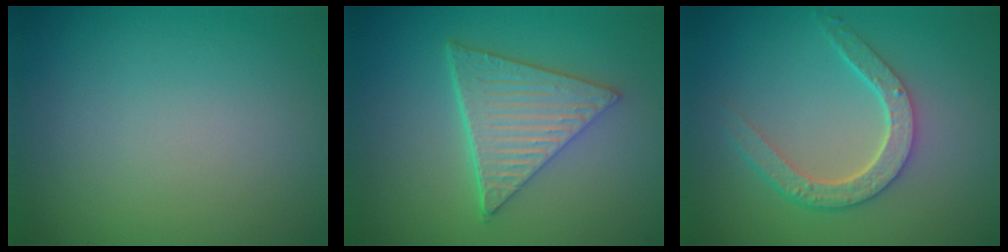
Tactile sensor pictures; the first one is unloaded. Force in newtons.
{"total": 6.1, "press": 4.5, "slide": 4.1}
{"total": 4.3, "press": 3.4, "slide": 2.6}